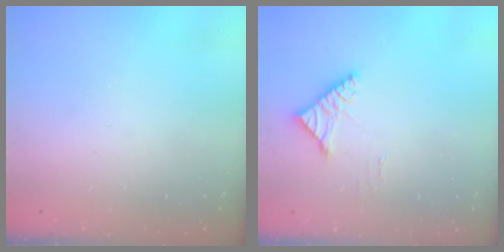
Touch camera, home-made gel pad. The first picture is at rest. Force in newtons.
{"total": 4.8, "press": 4.7, "slide": 0.8}